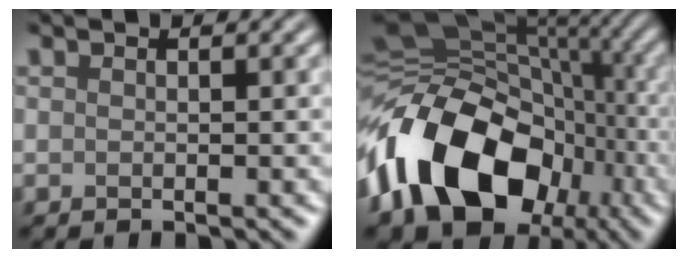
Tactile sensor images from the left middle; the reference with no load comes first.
{"total": 14.2, "force": [-5.4, 9.8, 8.8], "torque": [-0.168, 0.007, -0.103]}